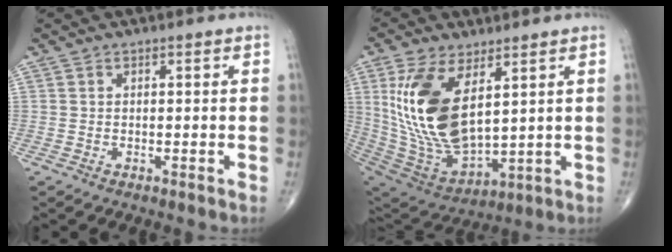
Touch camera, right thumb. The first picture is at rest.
{"total": 20.1, "force": [5.6, 10.0, 16.5], "torque": [-0.319, -0.030, 0.125]}